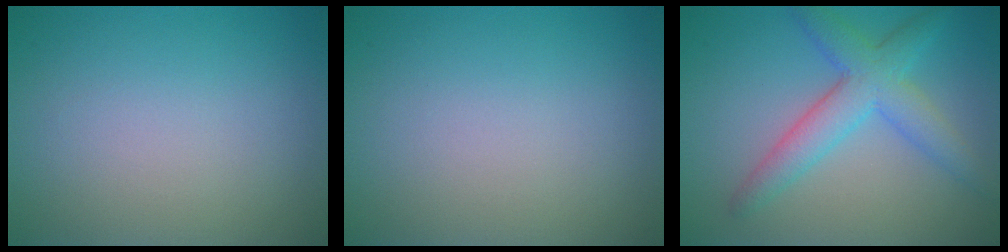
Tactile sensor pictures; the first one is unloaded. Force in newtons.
{"total": 0.0}
{"total": 4.9, "press": 4.9, "slide": 0.1}